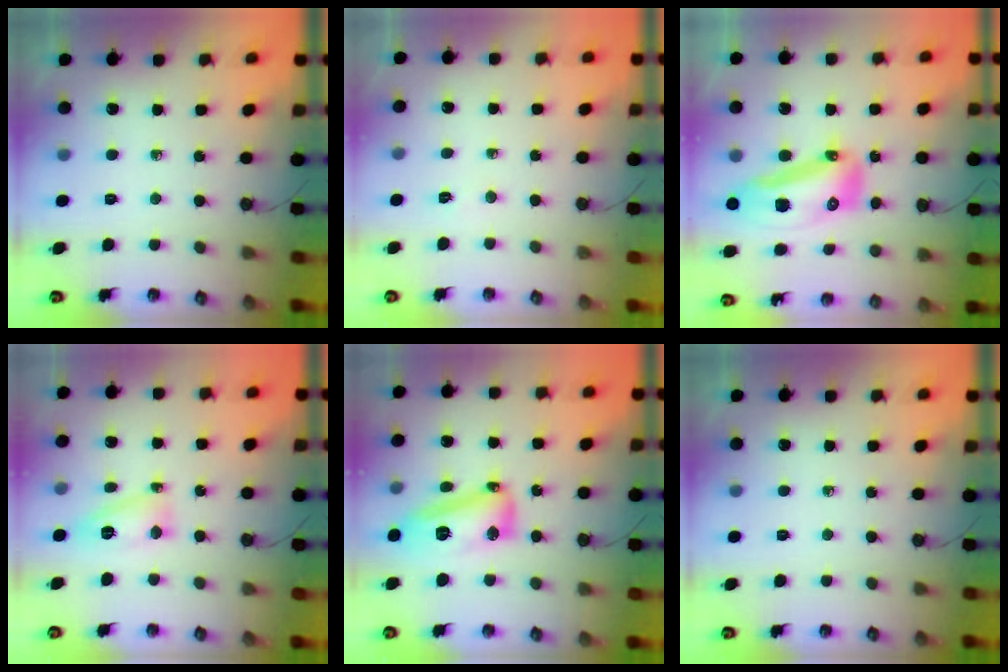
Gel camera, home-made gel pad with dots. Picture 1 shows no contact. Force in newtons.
{"total": 5.7, "press": 2.4, "slide": 5.2}
{"total": 15.0, "press": 14.8, "slide": 1.8}
{"total": 9.6, "press": 9.6, "slide": 1.0}
{"total": 14.0, "press": 13.9, "slide": 1.6}
{"total": 0.0}